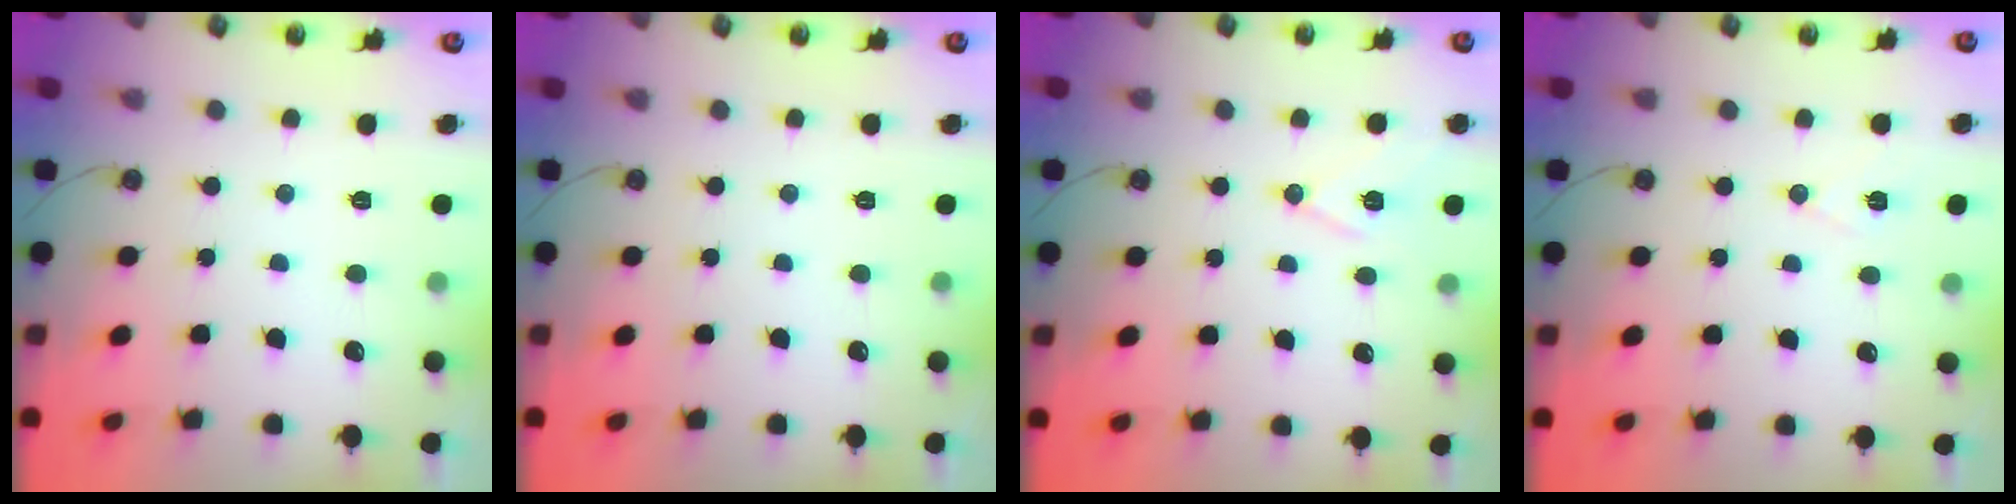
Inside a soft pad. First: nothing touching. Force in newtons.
{"total": 0.0}
{"total": 9.6, "press": 9.0, "slide": 3.5}
{"total": 7.0, "press": 5.4, "slide": 4.5}